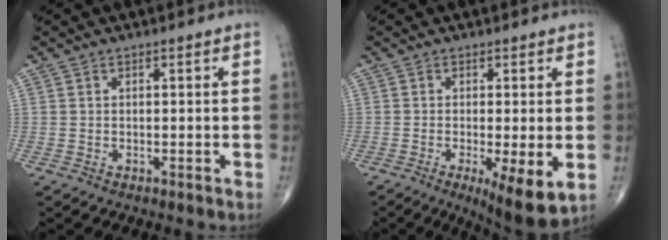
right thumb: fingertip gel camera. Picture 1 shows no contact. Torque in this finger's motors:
{"motor_torque": [-0.16, 0.39, 0.12, -0.13, 0.04]}